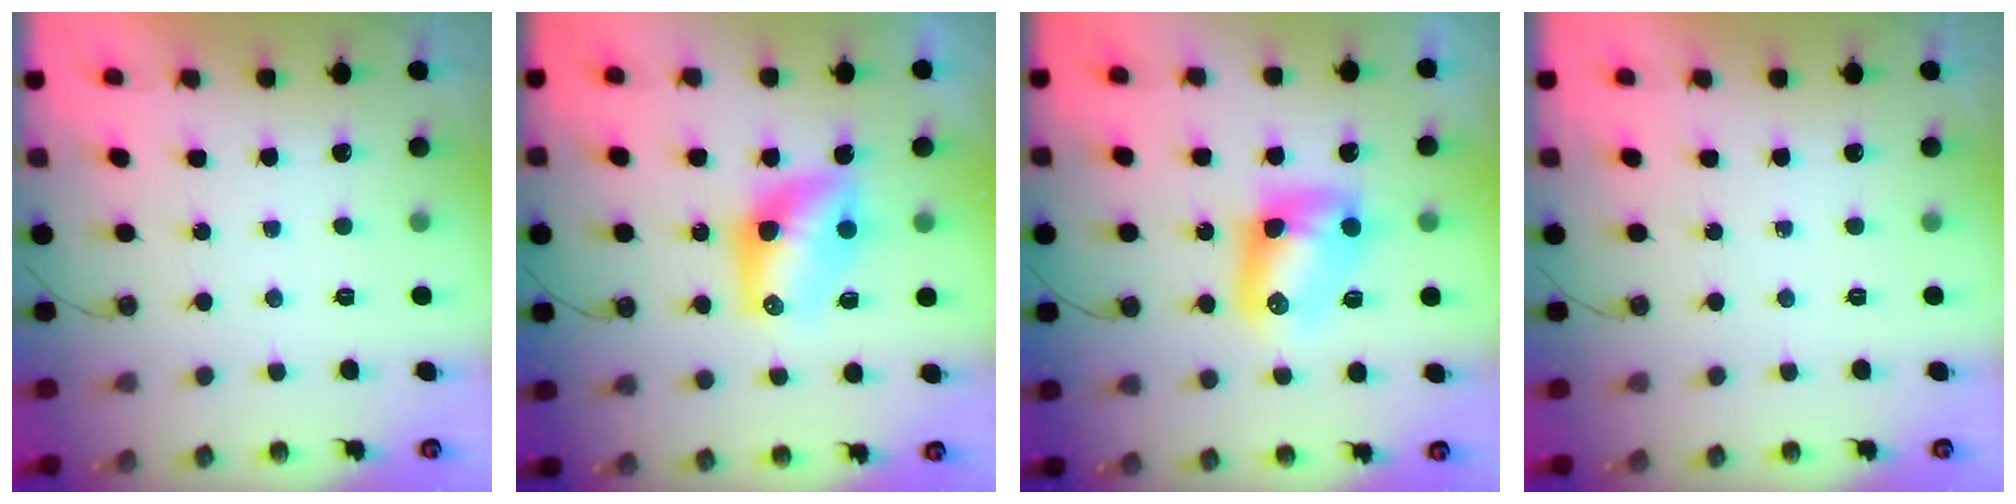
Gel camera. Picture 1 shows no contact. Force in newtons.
{"total": 9.3, "press": 9.2, "slide": 0.6}
{"total": 9.4, "press": 9.4, "slide": 0.6}
{"total": 0.0}